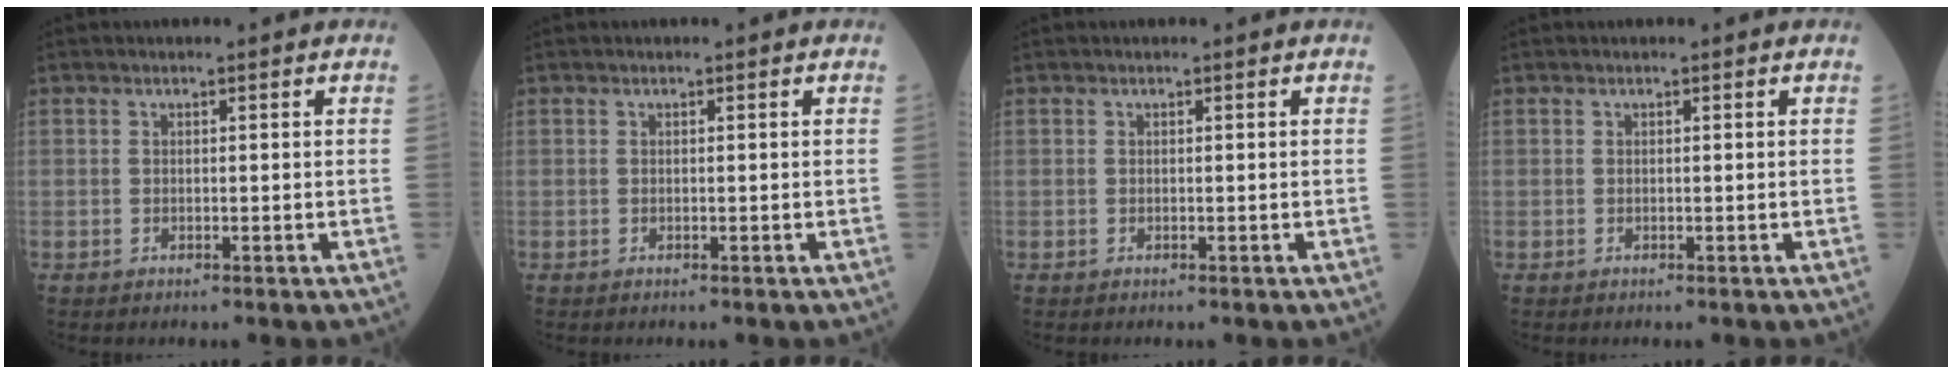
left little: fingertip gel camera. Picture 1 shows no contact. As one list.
[{"total": 0.0}, {"total": 0.0}, {"total": 0.0}]